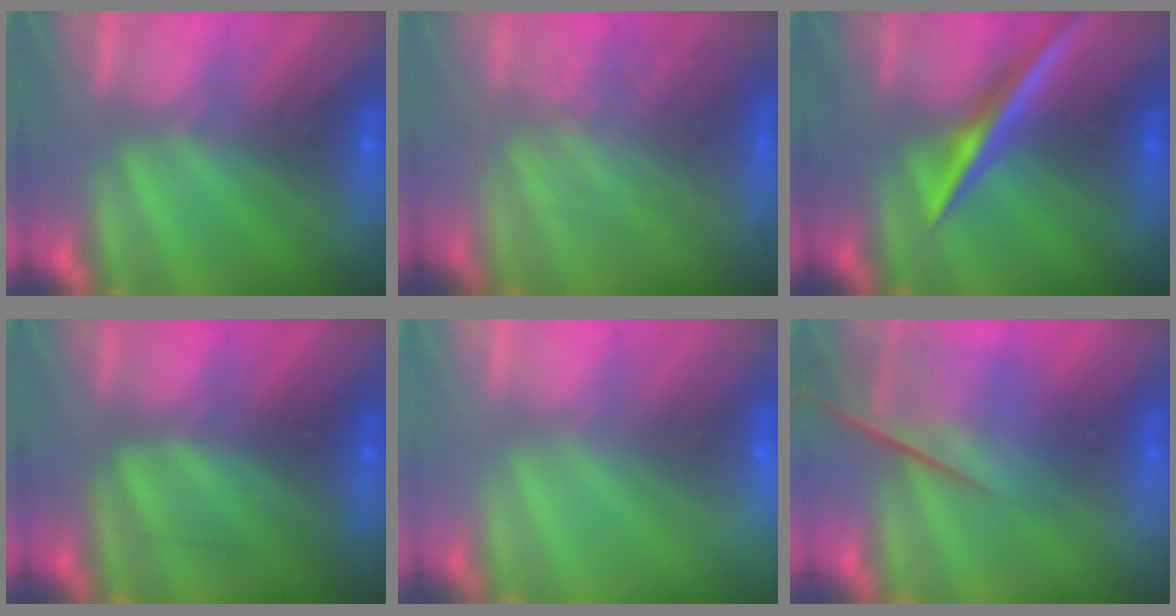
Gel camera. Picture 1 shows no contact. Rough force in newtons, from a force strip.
{"total": 3.1}
{"total": 2.1}
{"total": 2.4}
{"total": 5.5}
{"total": 4.4}